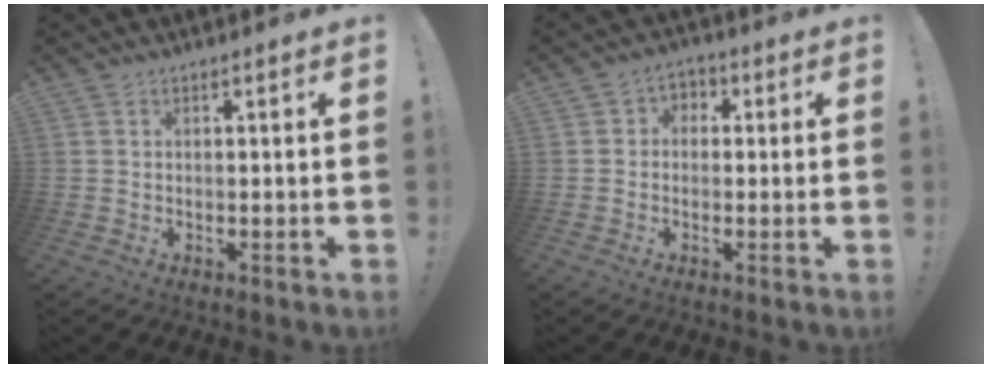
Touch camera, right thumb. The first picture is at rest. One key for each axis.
{"total": 3.5, "fx": -1.3, "fy": 2.8, "fz": 1.4, "tx": -0.016, "ty": 0.011, "tz": -0.026}